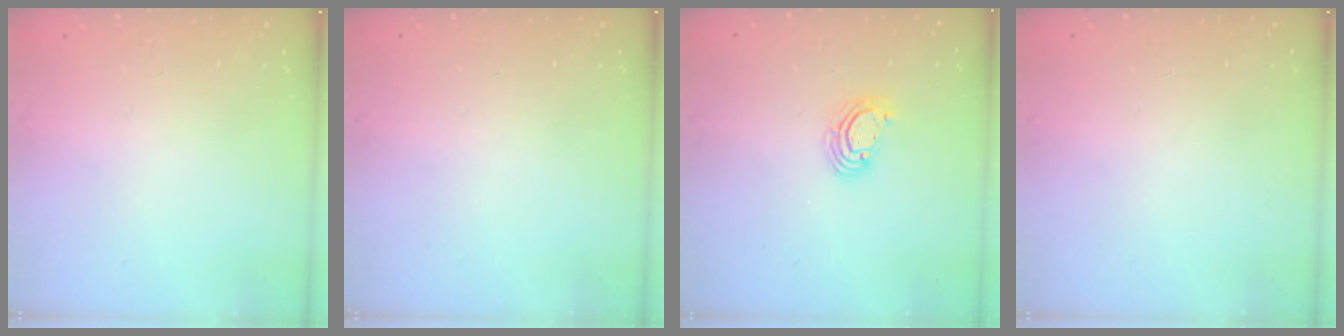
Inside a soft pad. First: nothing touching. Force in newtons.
{"total": 0.0}
{"total": 3.5, "press": 3.5, "slide": 0.3}
{"total": 0.0}